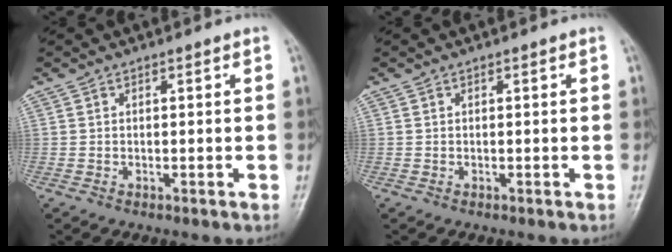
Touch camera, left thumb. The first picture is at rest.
{"total": 0.0}